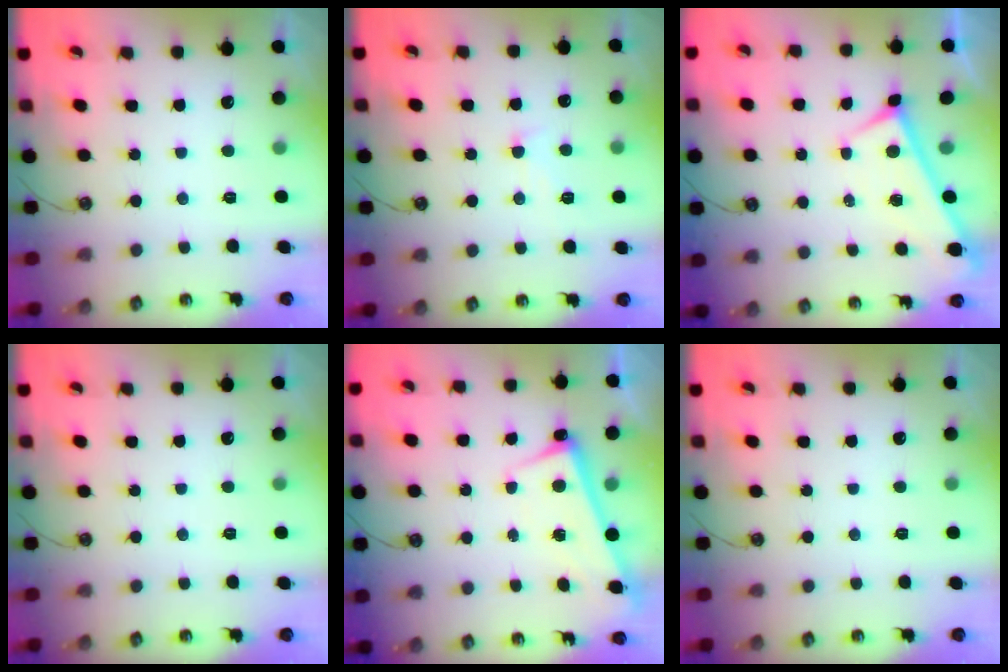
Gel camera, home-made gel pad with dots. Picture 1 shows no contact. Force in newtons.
{"total": 2.6, "press": 2.5, "slide": 0.6}
{"total": 0.0}
{"total": 0.0}
{"total": 2.7, "press": 2.7, "slide": 0.5}
{"total": 0.0}